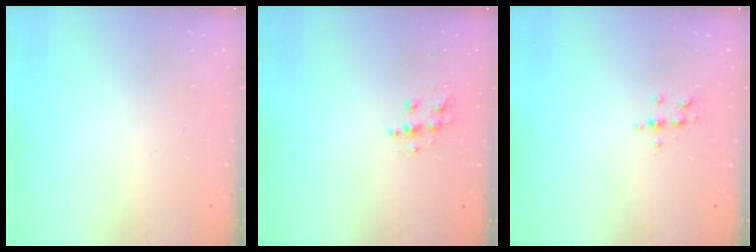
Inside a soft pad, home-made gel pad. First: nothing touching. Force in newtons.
{"total": 7.5, "press": 7.5, "slide": 0.1}
{"total": 5.4, "press": 5.2, "slide": 1.4}